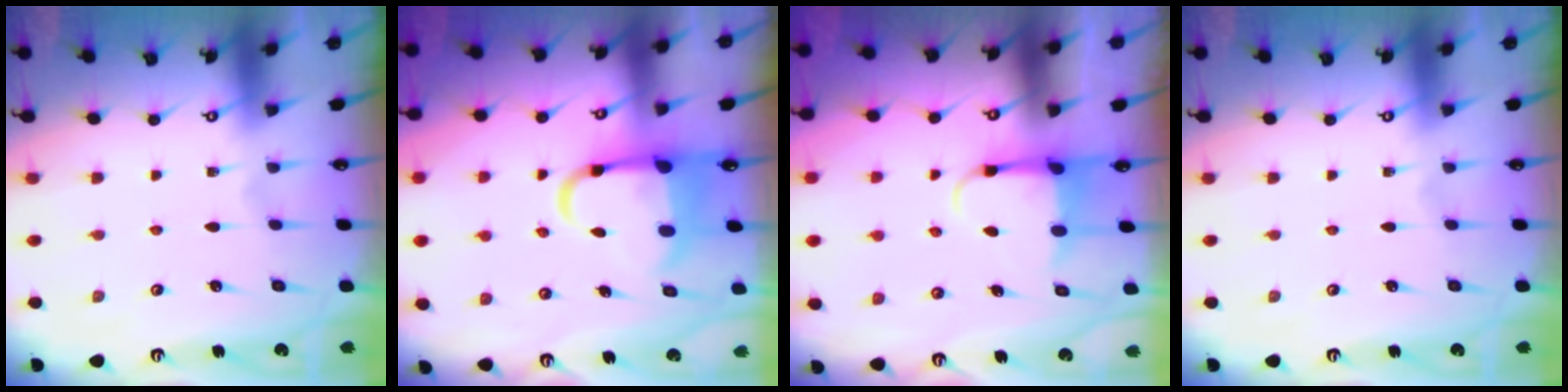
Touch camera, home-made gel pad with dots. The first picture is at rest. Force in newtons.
{"total": 8.1, "press": 7.9, "slide": 2.1}
{"total": 3.9, "press": 3.8, "slide": 0.9}
{"total": 0.0}